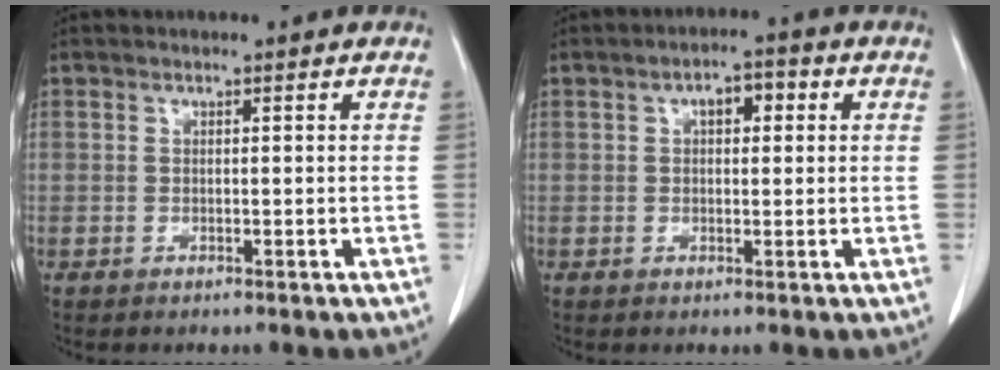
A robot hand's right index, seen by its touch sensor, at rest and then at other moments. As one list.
[{"total": 3.9, "force": [1.1, 1.8, 3.4], "torque": [-0.051, 0.017, 0.013]}]